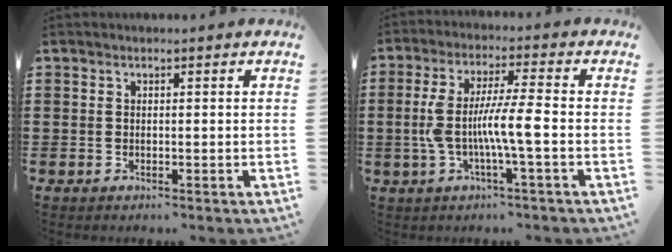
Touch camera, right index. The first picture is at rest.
{"total": 7.8, "force": [-1.8, 0.5, 7.6], "torque": [-0.153, -0.007, -0.042]}